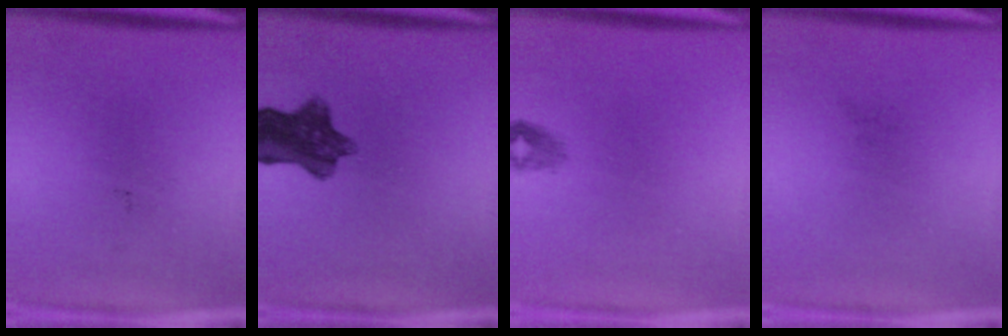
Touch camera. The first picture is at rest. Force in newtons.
{"total": 8.9}
{"total": 1.2}
{"total": 0.0}